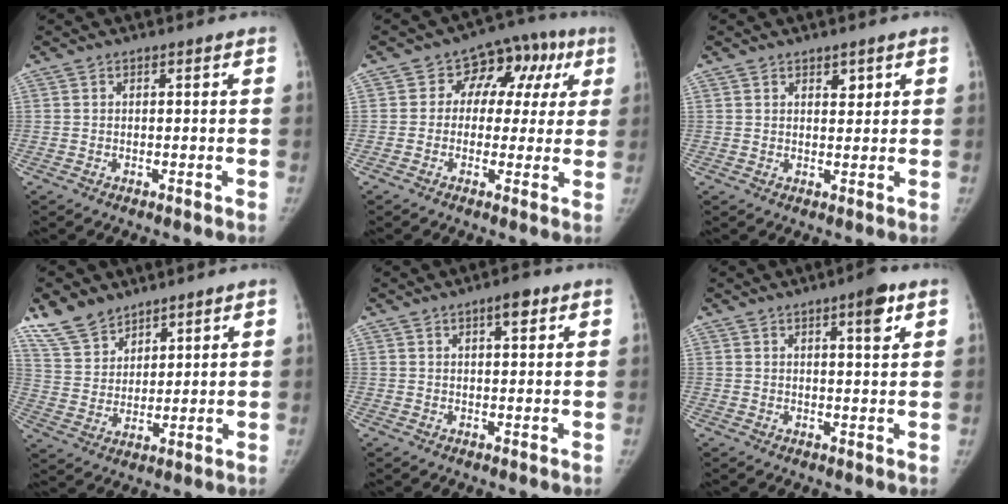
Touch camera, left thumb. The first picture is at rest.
{"total": 10.3, "force": [2.5, 8.1, 5.9], "torque": [-0.011, 0.025, 0.021]}
{"total": 1.8, "force": [1.2, 1.0, 0.8], "torque": [0.001, -0.010, 0.020]}
{"total": 8.9, "force": [7.1, 4.7, 2.4], "torque": [-0.029, -0.035, 0.151]}
{"total": 2.8, "force": [1.6, 0.9, 2.1], "torque": [-0.024, -0.006, 0.022]}
{"total": 4.9, "force": [2.6, 1.0, 4.1], "torque": [-0.053, -0.011, 0.034]}